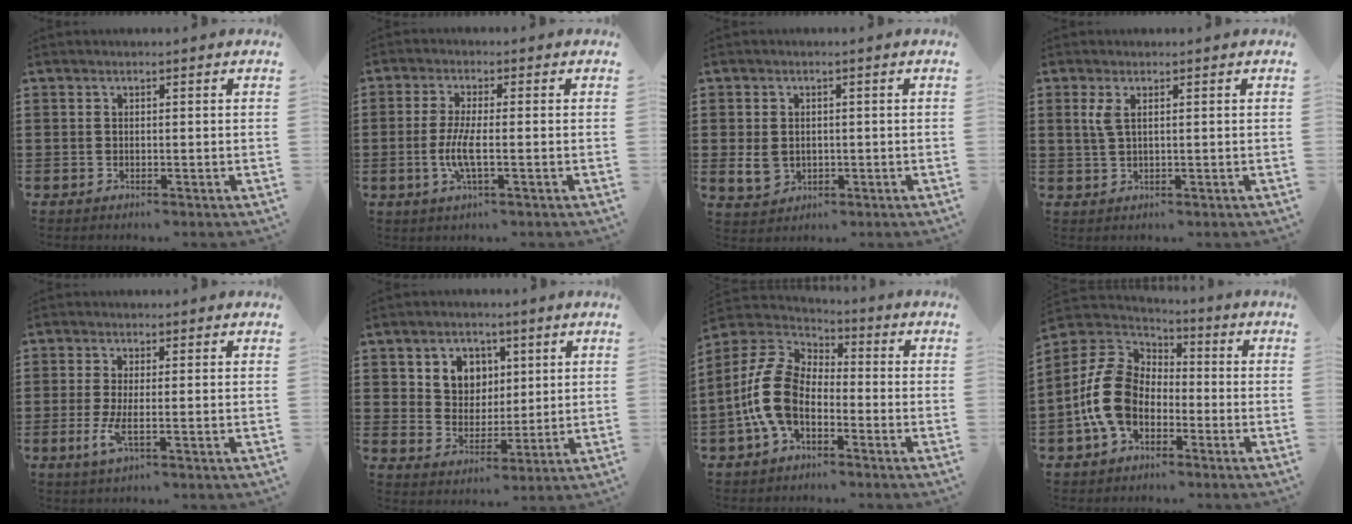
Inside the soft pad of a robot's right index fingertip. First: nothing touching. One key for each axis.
{"total": 5.1, "fx": -1.2, "fy": 1.0, "fz": 4.9, "tx": -0.114, "ty": -0.010, "tz": -0.030}
{"total": 3.3, "fx": -0.4, "fy": 2.7, "fz": 1.8, "tx": -0.047, "ty": 0.001, "tz": -0.009}
{"total": 2.5, "fx": 0.8, "fy": 0.8, "fz": 2.3, "tx": -0.047, "ty": 0.006, "tz": 0.013}
{"total": 3.7, "fx": -0.7, "fy": 0.6, "fz": 3.5, "tx": -0.084, "ty": -0.013, "tz": -0.017}
{"total": 5.3, "fx": 2.5, "fy": 4.6, "fz": 1.0, "tx": -0.030, "ty": 0.007, "tz": 0.039}
{"total": 11.2, "fx": -2.9, "fy": 6.8, "fz": 8.4, "tx": -0.222, "ty": -0.001, "tz": -0.063}
{"total": 12.0, "fx": -2.8, "fy": 8.6, "fz": 7.9, "tx": -0.210, "ty": 0.012, "tz": -0.057}